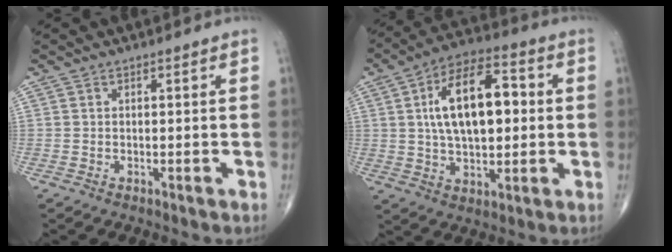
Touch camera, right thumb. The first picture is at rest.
{"total": 16.3, "force": [2.2, 8.4, 13.8], "torque": [-0.215, 0.016, 0.035]}